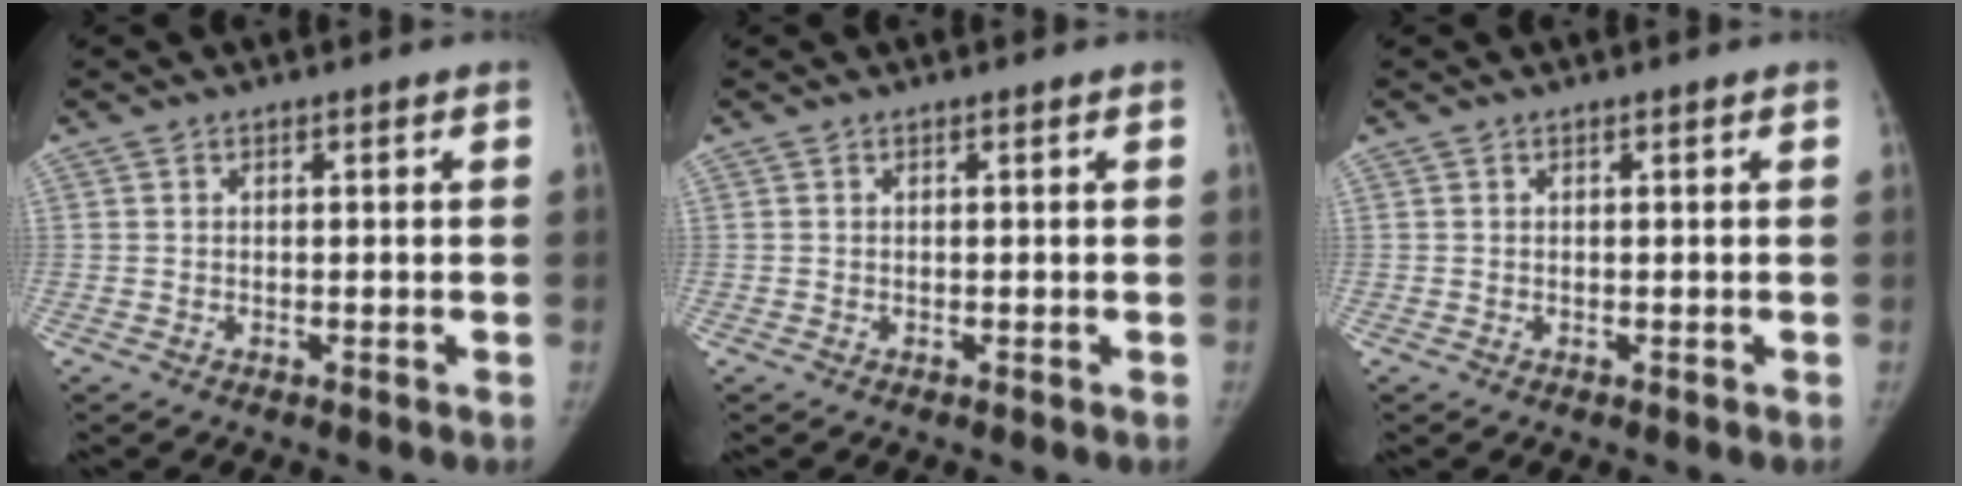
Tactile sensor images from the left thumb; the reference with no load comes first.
{"total": 0.0}
{"total": 0.0}